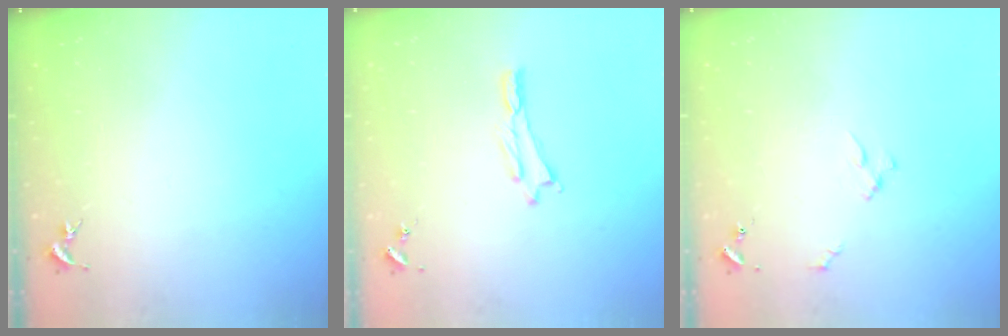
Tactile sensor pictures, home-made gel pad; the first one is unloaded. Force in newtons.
{"total": 0.0}
{"total": 2.0, "press": 2.0, "slide": 0.2}